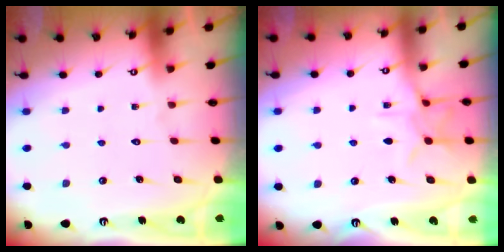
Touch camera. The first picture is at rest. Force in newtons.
{"total": 8.9, "press": 8.9, "slide": 0.6}